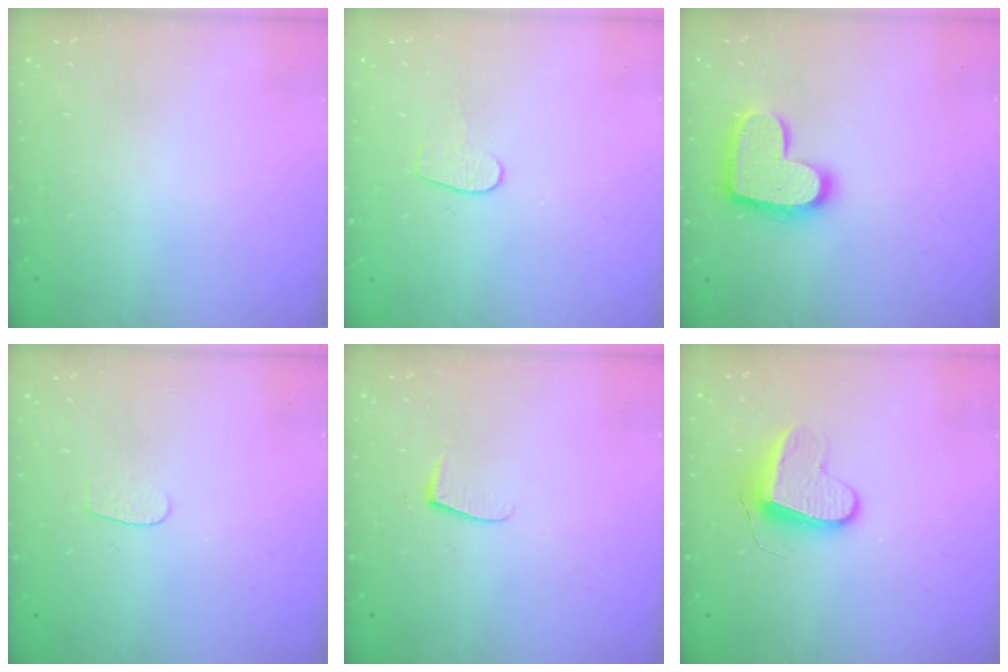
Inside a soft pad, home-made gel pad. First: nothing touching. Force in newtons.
{"total": 5.4, "press": 5.4, "slide": 0.6}
{"total": 15.3, "press": 15.3, "slide": 1.1}
{"total": 3.7, "press": 3.7, "slide": 0.4}
{"total": 5.2, "press": 5.2, "slide": 0.5}
{"total": 9.3, "press": 9.3, "slide": 0.1}